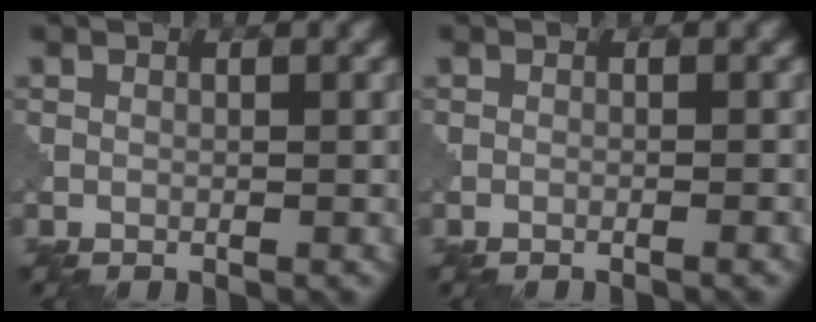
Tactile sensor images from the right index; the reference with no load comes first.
{"total": 1.0, "force": [-0.5, 0.3, 0.8], "torque": [-0.009, 0.002, -0.016]}